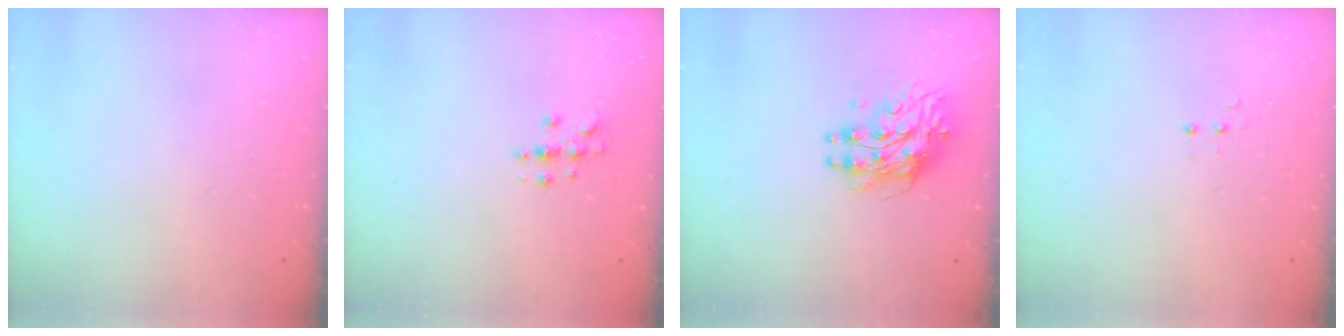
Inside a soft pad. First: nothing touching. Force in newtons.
{"total": 2.7, "press": 2.7, "slide": 0.3}
{"total": 9.4, "press": 9.3, "slide": 0.9}
{"total": 3.4, "press": 3.3, "slide": 0.7}